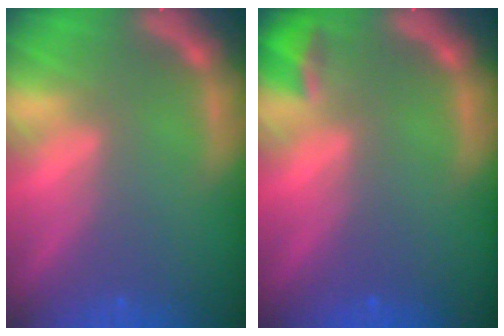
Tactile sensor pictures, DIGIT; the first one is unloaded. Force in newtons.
{"total": 1.9}